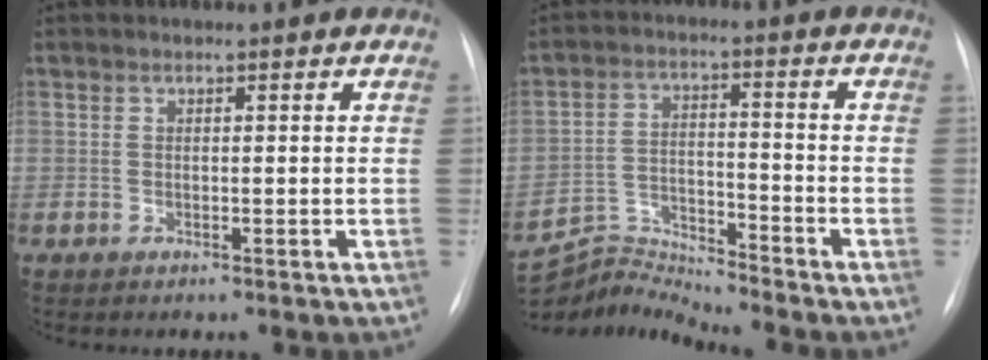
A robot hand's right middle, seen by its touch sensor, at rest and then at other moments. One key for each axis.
{"total": 8.2, "fx": -7.8, "fy": -1.9, "fz": -1.5, "tx": 0.011, "ty": 0.017, "tz": -0.143}